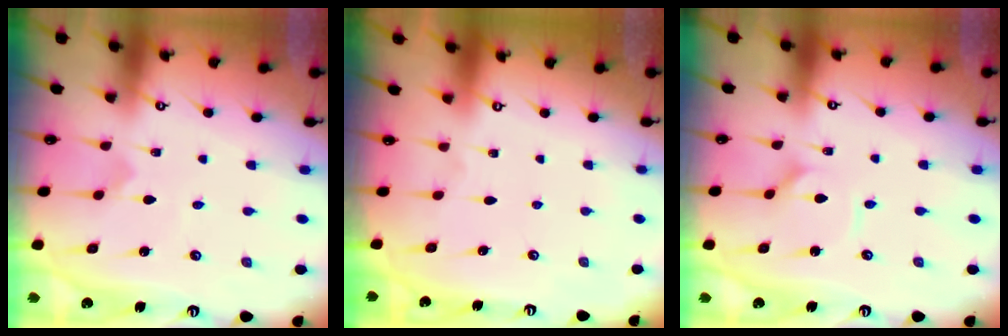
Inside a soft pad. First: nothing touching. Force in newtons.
{"total": 0.0}
{"total": 1.1, "press": 1.1, "slide": 0.2}